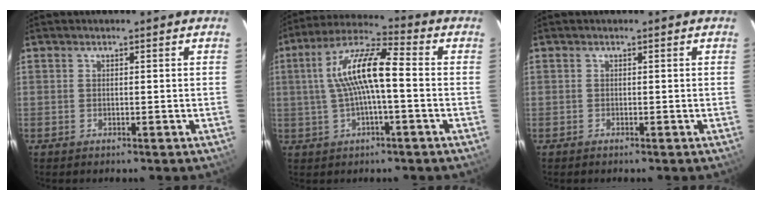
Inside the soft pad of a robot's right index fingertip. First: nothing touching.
{"total": 11.5, "force": [0.1, 2.4, 11.2], "torque": [-0.215, 0.022, 0.001]}
{"total": 0.5, "force": [-0.3, 0.4, -0.2], "torque": [0.000, 0.001, -0.006]}